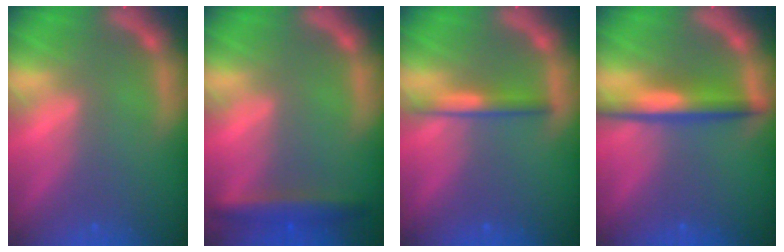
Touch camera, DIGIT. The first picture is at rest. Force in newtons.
{"total": 3.5}
{"total": 2.5}
{"total": 4.5}